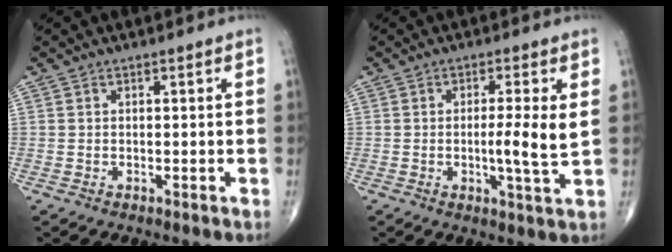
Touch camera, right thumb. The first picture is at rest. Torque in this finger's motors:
{"motor_torque": [0.07, 0.07, 0.22, -0.11, 0.01]}